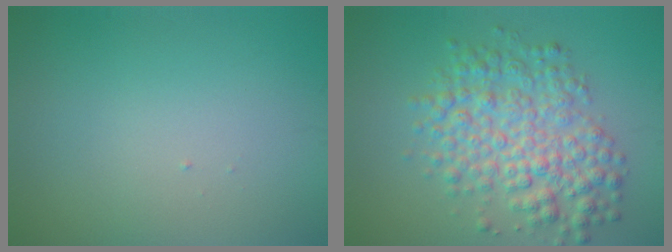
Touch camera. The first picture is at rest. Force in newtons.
{"total": 6.1, "press": 6.1, "slide": 0.1}